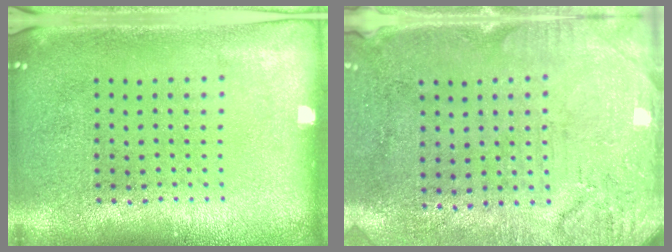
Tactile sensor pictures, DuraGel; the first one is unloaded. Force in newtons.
{"total": 3.2, "press": 2.6, "slide": 1.9}